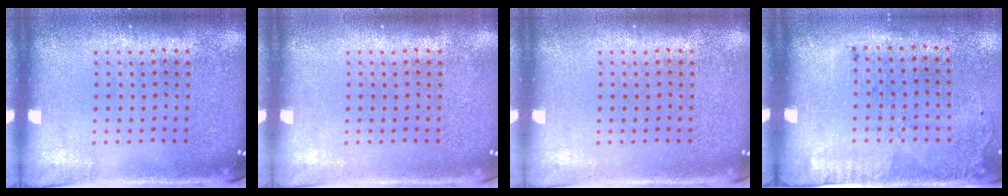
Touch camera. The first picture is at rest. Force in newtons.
{"total": 0.0}
{"total": 0.0}
{"total": 1.7, "press": 1.1, "slide": 1.3}